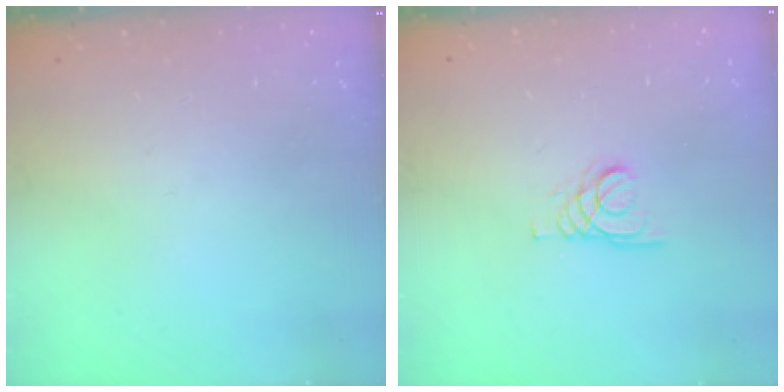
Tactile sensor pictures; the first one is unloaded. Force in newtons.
{"total": 2.0, "press": 2.0, "slide": 0.1}